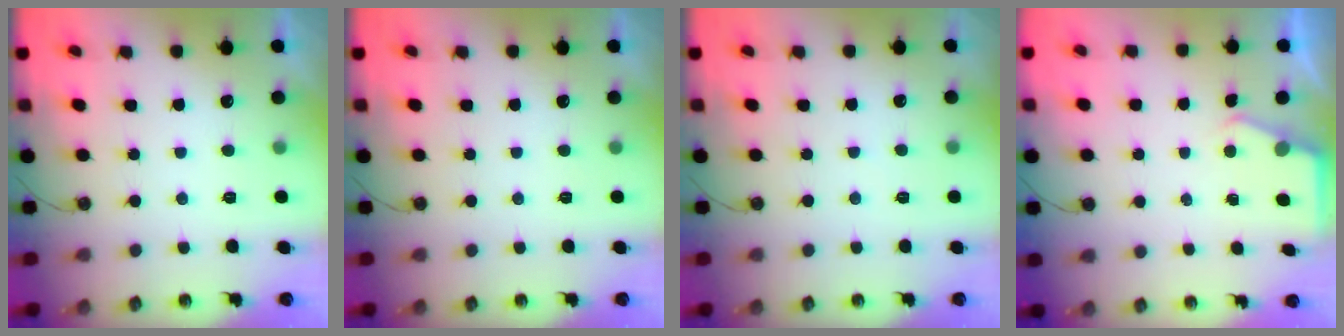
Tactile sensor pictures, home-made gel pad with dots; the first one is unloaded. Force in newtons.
{"total": 0.0}
{"total": 2.0, "press": 2.0, "slide": 0.4}
{"total": 2.8, "press": 2.8, "slide": 0.4}